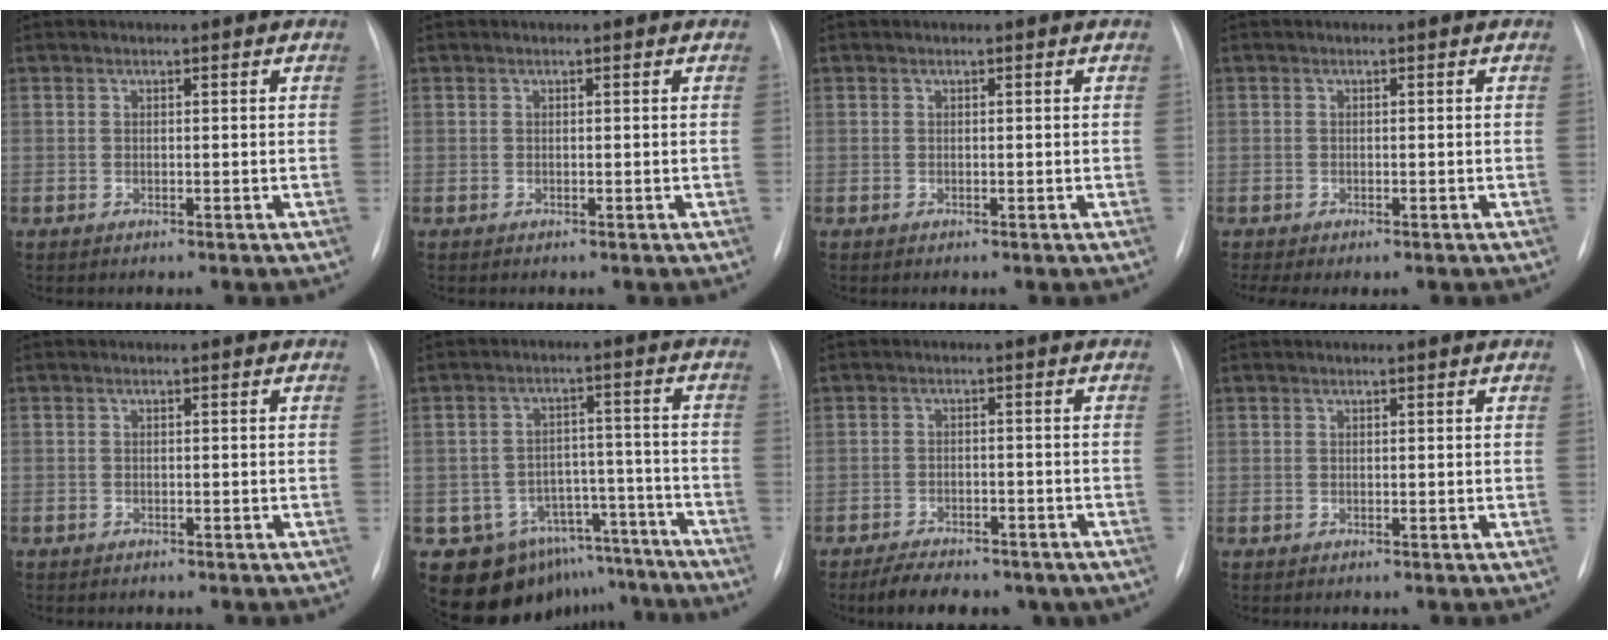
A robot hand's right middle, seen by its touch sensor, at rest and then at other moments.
{"total": 0.0}
{"total": 0.0}
{"total": 2.2, "force": [-1.6, 0.9, 1.2], "torque": [-0.017, -0.004, -0.020]}
{"total": 1.3, "force": [-1.0, 0.7, 0.4], "torque": [-0.008, 0.000, -0.010]}
{"total": 13.9, "force": [-10.4, 9.0, 1.6], "torque": [-0.013, 0.069, -0.127]}
{"total": 11.6, "force": [-9.0, 4.9, 5.4], "torque": [-0.084, 0.006, -0.121]}
{"total": 0.0}